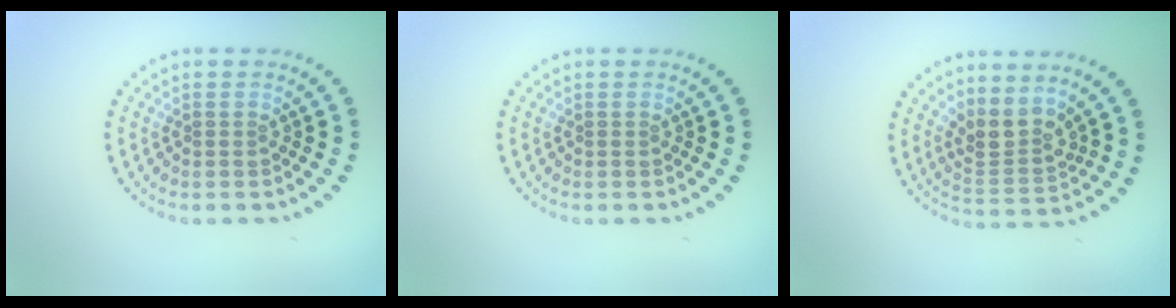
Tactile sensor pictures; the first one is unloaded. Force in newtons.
{"total": 0.0}
{"total": 2.8, "press": 2.3, "slide": 1.7}